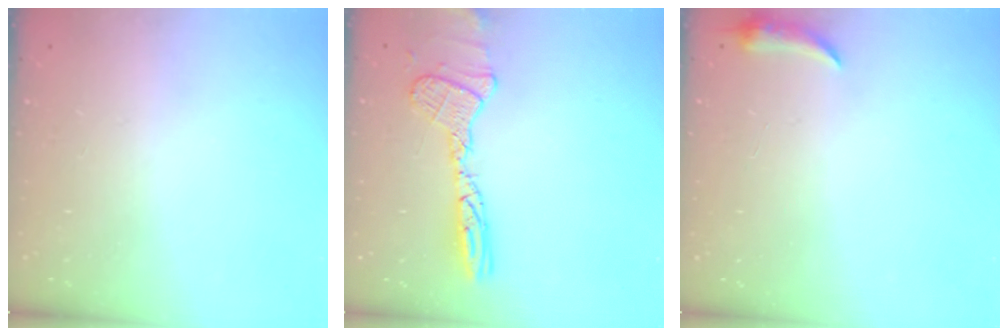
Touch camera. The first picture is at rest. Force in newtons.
{"total": 12.8, "press": 12.7, "slide": 1.0}
{"total": 4.6, "press": 4.5, "slide": 0.8}